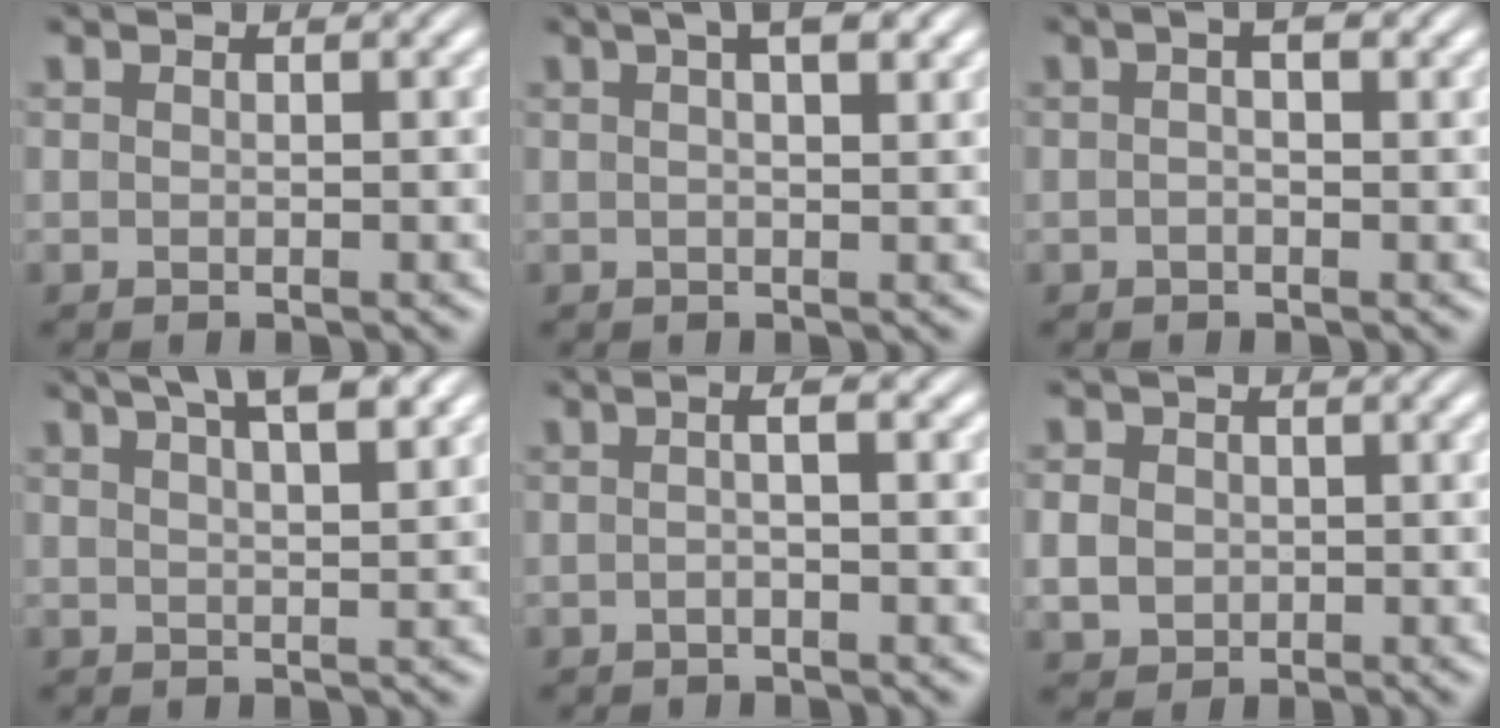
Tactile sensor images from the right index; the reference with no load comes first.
{"total": 3.8, "force": [1.8, 1.1, 3.2], "torque": [-0.042, 0.014, 0.020]}
{"total": 2.3, "force": [0.5, 0.8, 2.1], "torque": [-0.020, 0.016, -0.003]}
{"total": 6.3, "force": [4.1, 1.8, 4.4], "torque": [-0.066, 0.015, 0.063]}
{"total": 1.7, "force": [-0.5, 0.0, 1.6], "torque": [-0.023, 0.005, -0.015]}
{"total": 3.1, "force": [-0.3, 2.9, 1.3], "torque": [-0.034, -0.009, -0.002]}